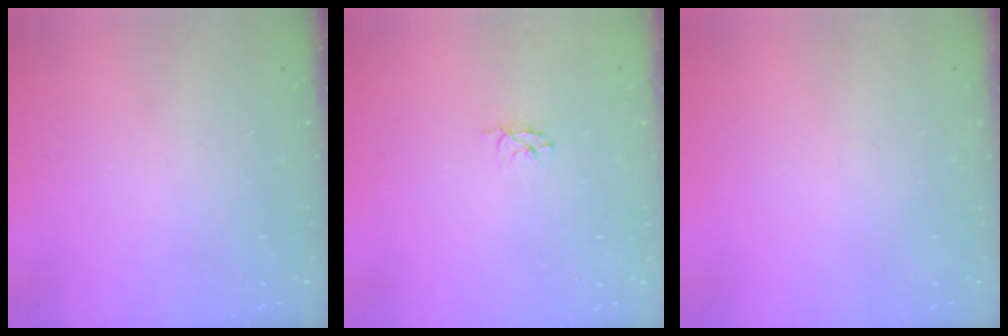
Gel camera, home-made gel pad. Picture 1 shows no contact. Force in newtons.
{"total": 2.9, "press": 2.9, "slide": 0.3}
{"total": 0.0}